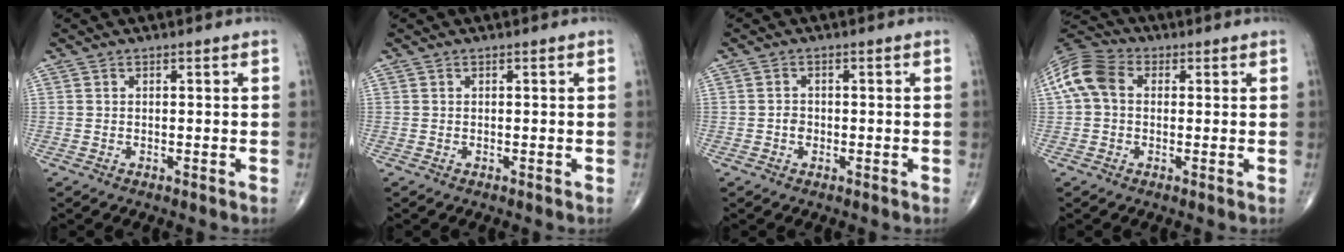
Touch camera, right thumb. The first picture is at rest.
{"total": 0.0}
{"total": 1.5, "force": [-0.4, 1.1, 0.9], "torque": [-0.012, 0.005, -0.006]}
{"total": 9.1, "force": [1.2, 6.7, 6.2], "torque": [-0.130, 0.030, 0.013]}